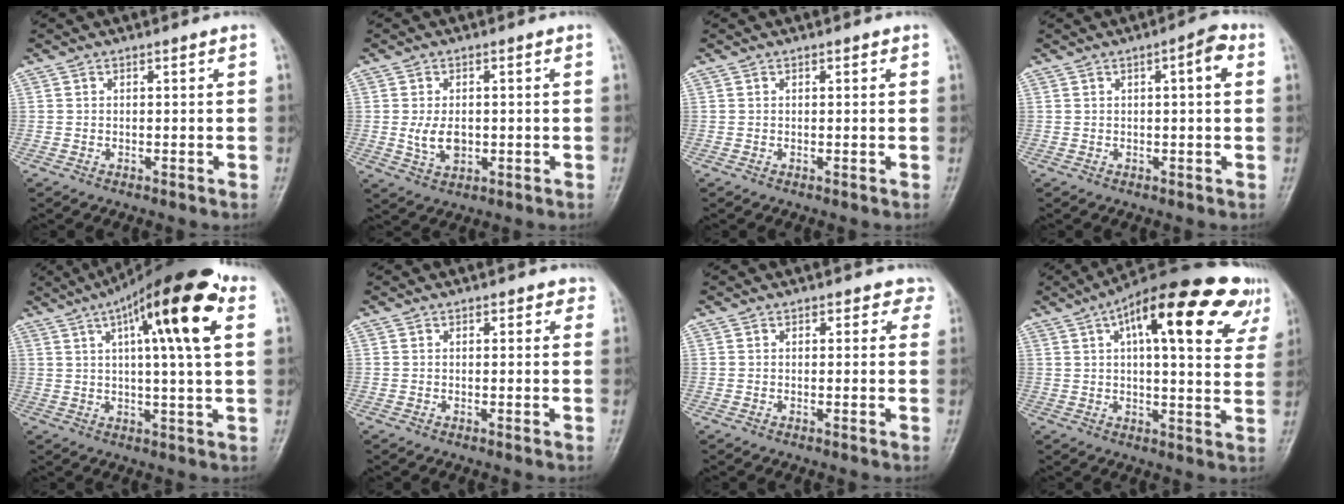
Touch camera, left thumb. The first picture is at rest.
{"total": 5.1, "force": [-0.3, 3.4, 3.8], "torque": [-0.062, -0.007, 0.001]}
{"total": 0.8, "force": [0.4, 0.5, 0.4], "torque": [0.000, -0.001, 0.002]}
{"total": 4.5, "force": [1.3, 1.3, 4.1], "torque": [-0.055, 0.007, 0.013]}
{"total": 18.2, "force": [6.9, 4.2, 16.3], "torque": [-0.240, 0.006, 0.098]}
{"total": 1.8, "force": [1.1, 1.3, 0.6], "torque": [0.017, -0.002, 0.006]}
{"total": 2.7, "force": [1.8, 1.9, 0.4], "torque": [0.029, -0.007, 0.004]}
{"total": 24.4, "force": [11.6, 8.3, 19.8], "torque": [-0.258, 0.008, 0.156]}